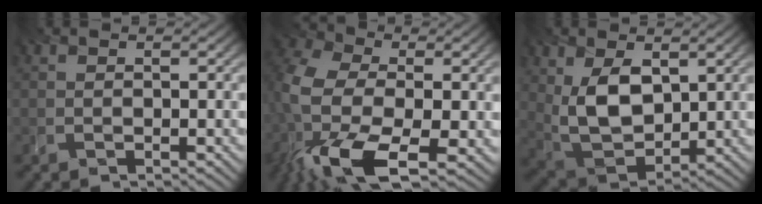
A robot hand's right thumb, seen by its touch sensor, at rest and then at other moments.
{"total": 15.7, "force": [-5.3, 8.3, 12.3], "torque": [-0.287, -0.028, -0.098]}
{"total": 9.1, "force": [2.4, 5.5, 6.8], "torque": [-0.167, -0.009, 0.053]}